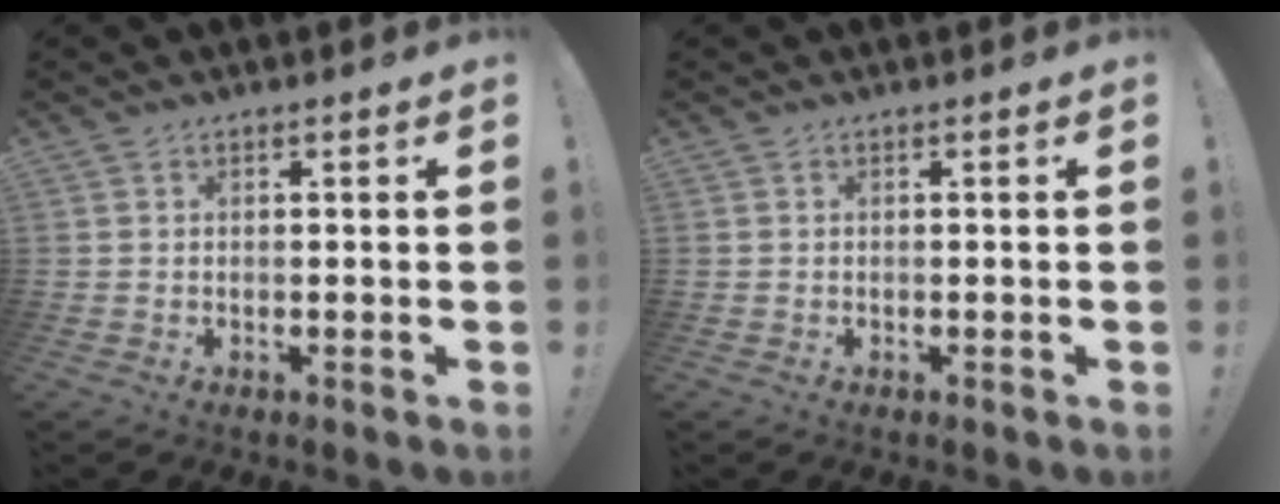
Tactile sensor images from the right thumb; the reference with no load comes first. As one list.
[{"total": 0.0}]